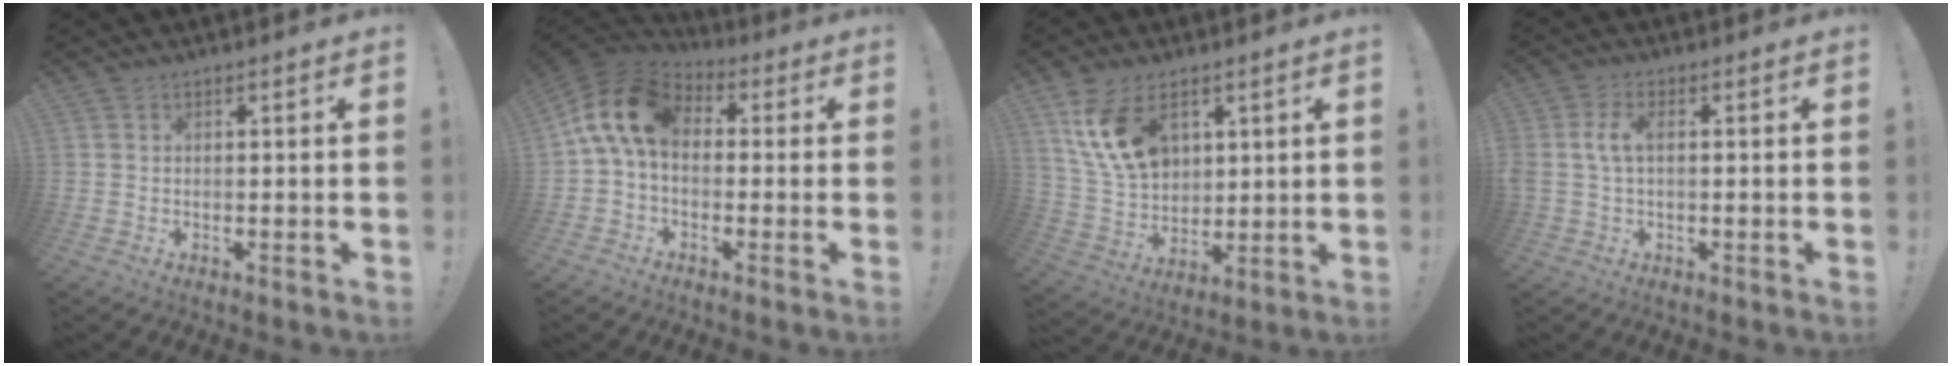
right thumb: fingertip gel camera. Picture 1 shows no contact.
{"total": 13.7, "force": [2.2, 8.6, 10.5], "torque": [-0.208, 0.018, 0.042]}
{"total": 15.5, "force": [7.2, 9.8, 9.5], "torque": [-0.185, -0.027, 0.140]}
{"total": 5.3, "force": [0.1, 2.6, 4.6], "torque": [-0.097, 0.006, 0.001]}